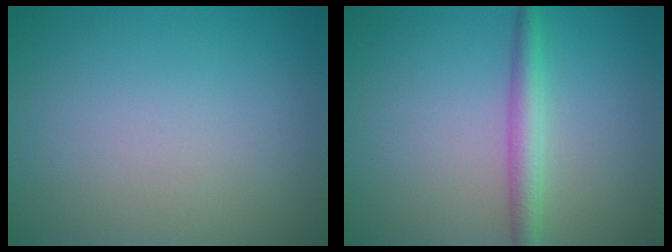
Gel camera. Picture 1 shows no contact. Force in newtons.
{"total": 2.6, "press": 2.6, "slide": 0.1}